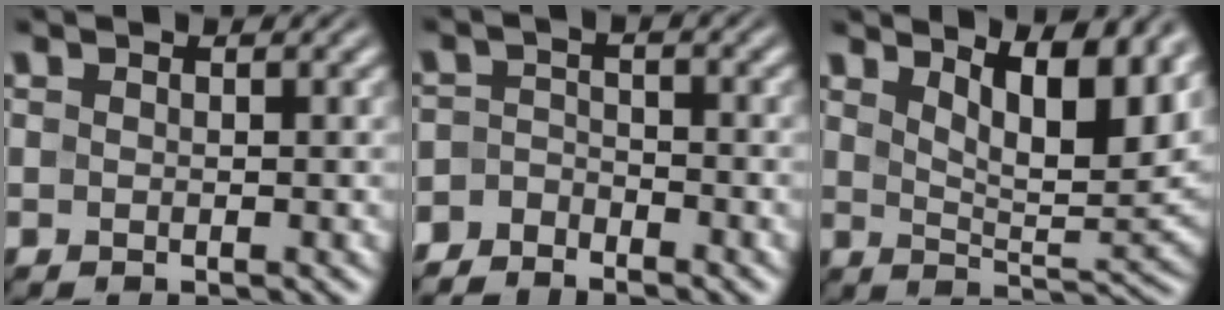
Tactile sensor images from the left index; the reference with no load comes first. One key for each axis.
{"total": 2.9, "fx": -2.7, "fy": 0.9, "fz": 0.3, "tx": -0.006, "ty": 0.001, "tz": -0.060}
{"total": 8.2, "fx": 4.7, "fy": 2.4, "fz": 6.3, "tx": -0.090, "ty": 0.001, "tz": 0.074}